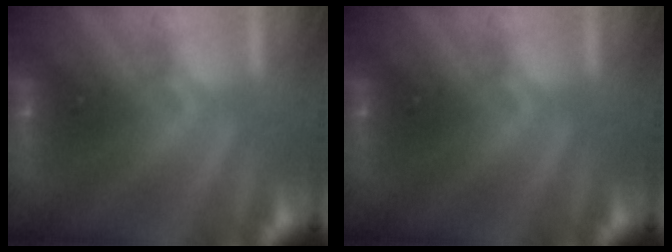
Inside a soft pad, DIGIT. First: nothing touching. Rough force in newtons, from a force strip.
{"total": 0.0}